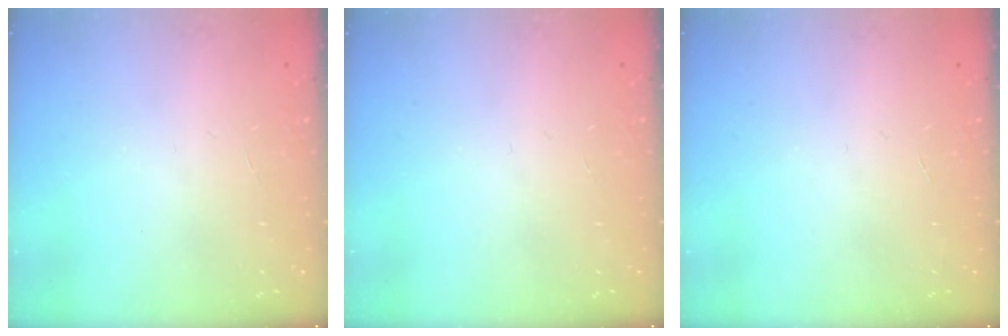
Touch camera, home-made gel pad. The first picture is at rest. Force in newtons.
{"total": 0.0}
{"total": 0.0}